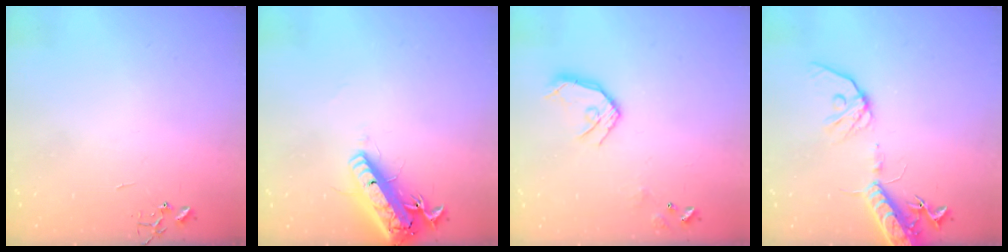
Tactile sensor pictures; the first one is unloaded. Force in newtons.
{"total": 17.6, "press": 17.3, "slide": 3.4}
{"total": 11.7, "press": 11.6, "slide": 1.2}
{"total": 16.6, "press": 16.2, "slide": 3.5}